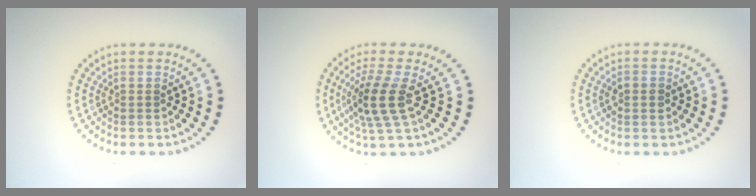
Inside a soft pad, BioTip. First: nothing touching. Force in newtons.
{"total": 4.0, "press": 3.0, "slide": 2.5}
{"total": 1.3, "press": 1.3, "slide": 0.1}